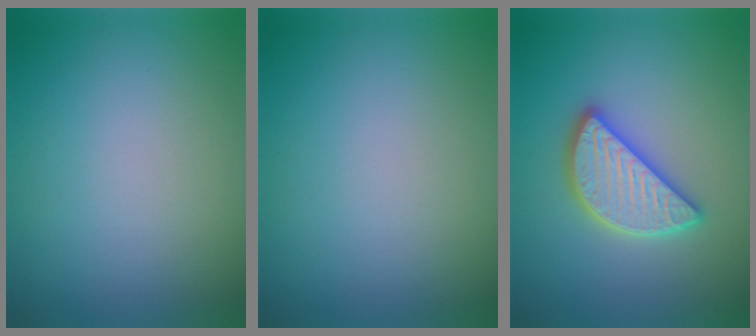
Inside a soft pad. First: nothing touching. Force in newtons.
{"total": 0.0}
{"total": 4.8, "press": 4.7, "slide": 0.4}